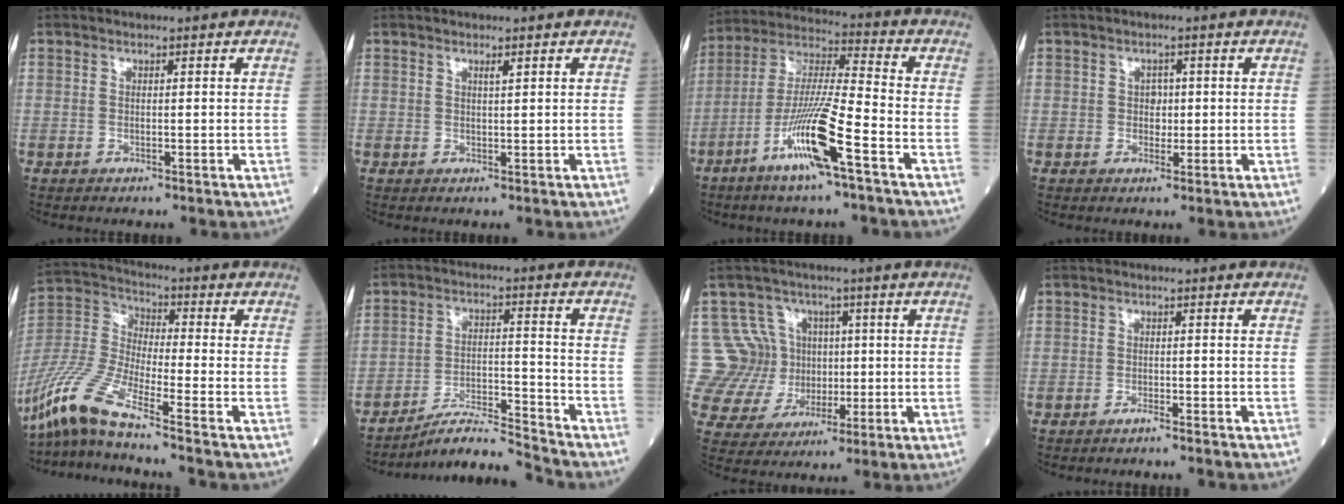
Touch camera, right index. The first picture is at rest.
{"total": 0.8, "force": [0.7, 0.0, 0.5], "torque": [-0.004, -0.002, 0.011]}
{"total": 13.5, "force": [-6.4, 0.3, 11.9], "torque": [-0.240, -0.012, -0.123]}
{"total": 1.9, "force": [0.1, 1.6, 1.2], "torque": [-0.012, 0.002, 0.002]}
{"total": 12.3, "force": [-9.8, -0.6, 7.4], "torque": [-0.168, -0.014, -0.201]}
{"total": 8.0, "force": [-7.8, -1.6, 0.8], "torque": [-0.011, 0.011, -0.139]}
{"total": 11.9, "force": [2.0, 11.7, 1.4], "torque": [-0.038, 0.056, 0.050]}
{"total": 1.3, "force": [-1.2, -0.1, 0.3], "torque": [-0.004, 0.002, -0.018]}